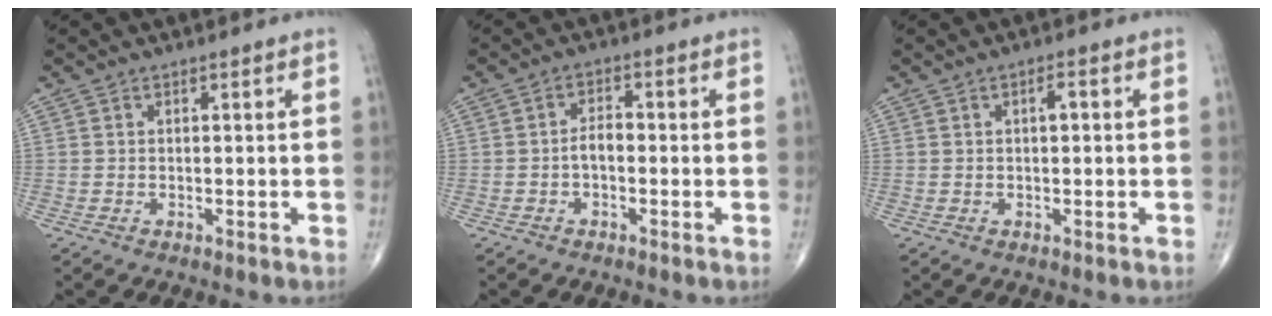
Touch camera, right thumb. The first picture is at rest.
{"total": 2.9, "force": [-0.8, 1.5, 2.3], "torque": [-0.035, 0.014, -0.017]}
{"total": 2.1, "force": [0.4, 0.8, 1.9], "torque": [-0.029, 0.002, 0.003]}